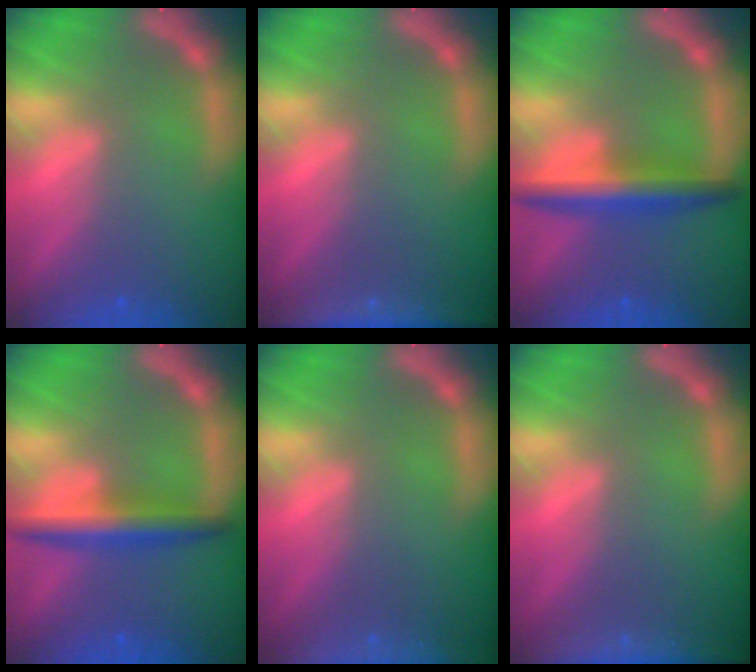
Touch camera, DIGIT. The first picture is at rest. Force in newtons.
{"total": 6.5}
{"total": 5.0}
{"total": 4.5}
{"total": 10.0}
{"total": 7.4}